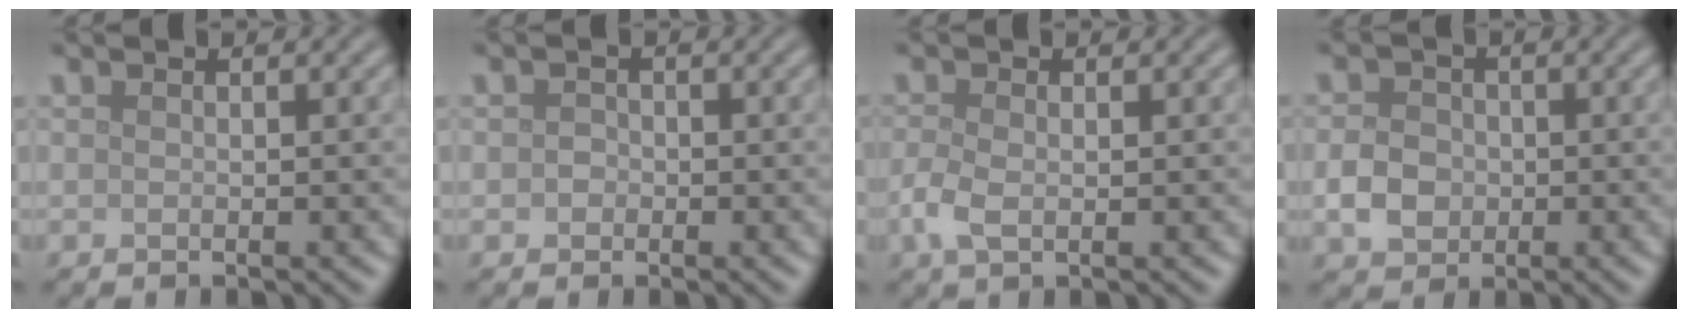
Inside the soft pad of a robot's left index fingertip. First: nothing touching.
{"total": 0.9, "force": [-0.1, 0.9, 0.3], "torque": [0.000, -0.002, -0.005]}
{"total": 2.3, "force": [-0.5, 1.3, 1.8], "torque": [-0.048, -0.004, -0.012]}
{"total": 3.1, "force": [-0.6, 2.6, 1.6], "torque": [-0.030, 0.001, -0.016]}